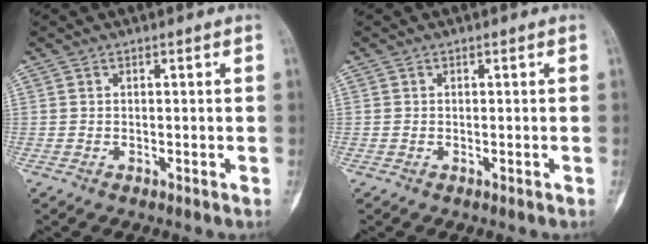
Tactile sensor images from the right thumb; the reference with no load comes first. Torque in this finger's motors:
{"motor_torque": [-0.38, -0.17, 0.15, 0.04, 0.02]}